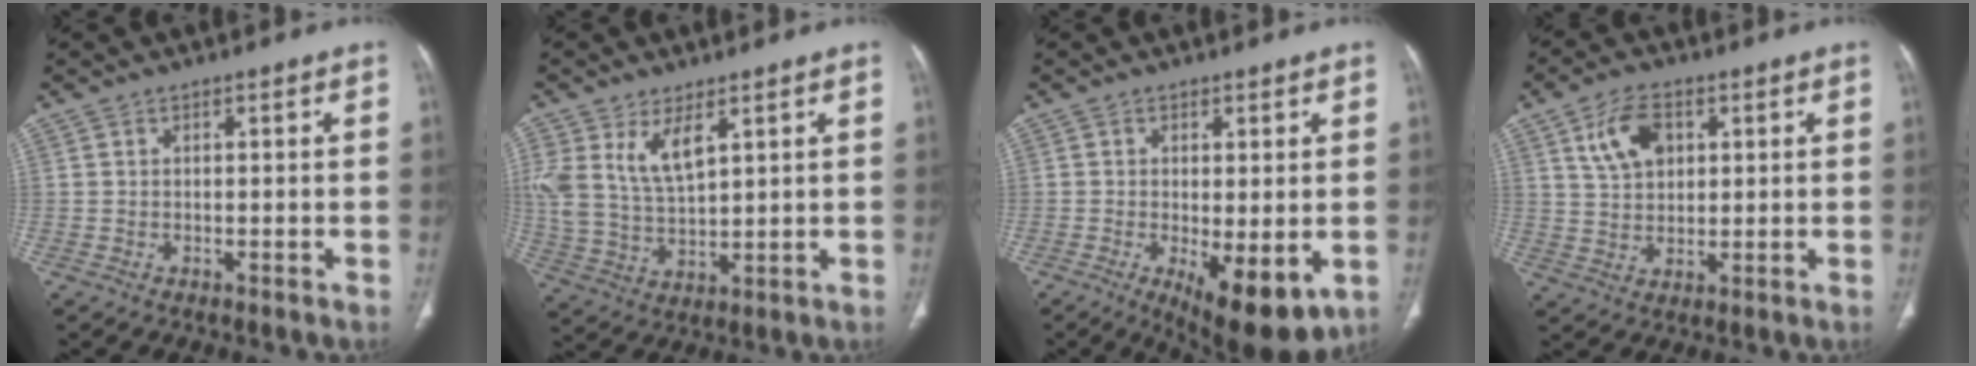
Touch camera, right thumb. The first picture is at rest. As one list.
[{"total": 9.8, "force": [4.7, 4.7, 7.2], "torque": [-0.142, -0.018, 0.104]}, {"total": 11.2, "force": [-3.1, 4.2, 9.9], "torque": [-0.141, -0.025, -0.034]}, {"total": 4.9, "force": [2.5, 2.5, 3.4], "torque": [-0.061, -0.011, 0.054]}]